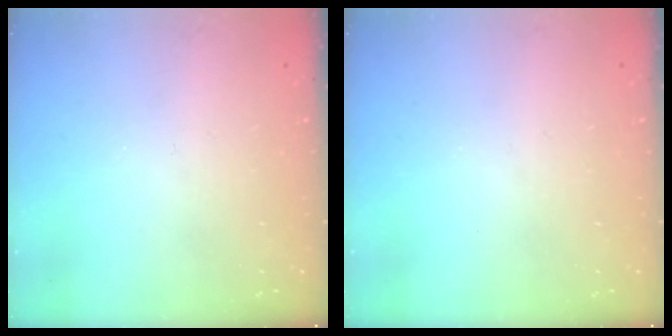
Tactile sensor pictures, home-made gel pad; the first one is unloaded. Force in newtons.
{"total": 0.0}